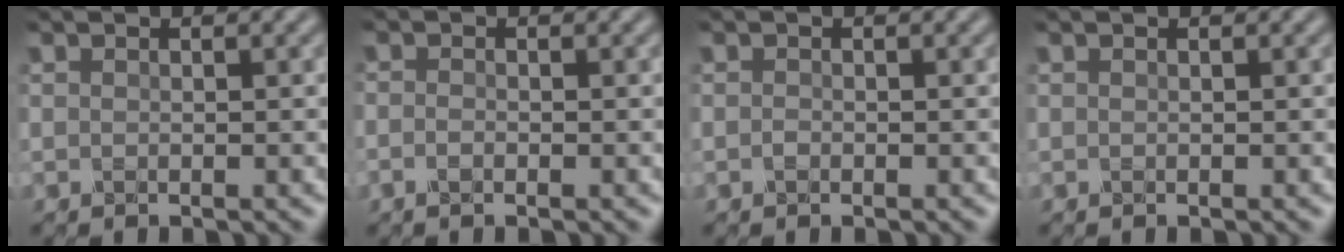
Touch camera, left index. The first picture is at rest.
{"total": 1.0, "force": [-0.9, 0.2, 0.3], "torque": [-0.006, -0.004, -0.021]}
{"total": 0.5, "force": [-0.4, 0.3, 0.2], "torque": [-0.002, -0.002, -0.011]}
{"total": 0.0}